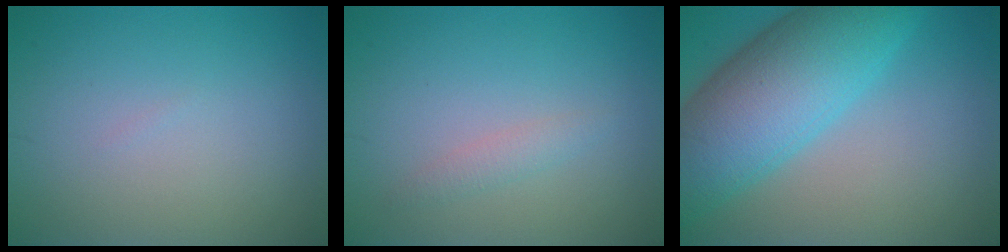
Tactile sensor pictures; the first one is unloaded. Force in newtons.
{"total": 1.2, "press": 1.2, "slide": 0.0}
{"total": 10.8, "press": 10.8, "slide": 0.4}